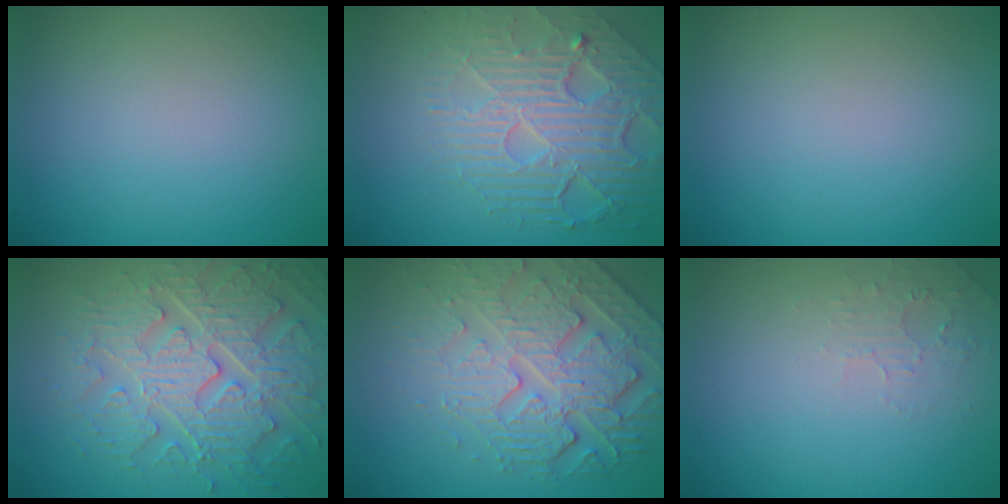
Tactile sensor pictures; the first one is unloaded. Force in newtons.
{"total": 7.6, "press": 5.4, "slide": 5.4}
{"total": 0.0}
{"total": 7.4, "press": 6.0, "slide": 4.3}
{"total": 5.8, "press": 5.0, "slide": 2.9}
{"total": 1.6, "press": 1.6, "slide": 0.4}